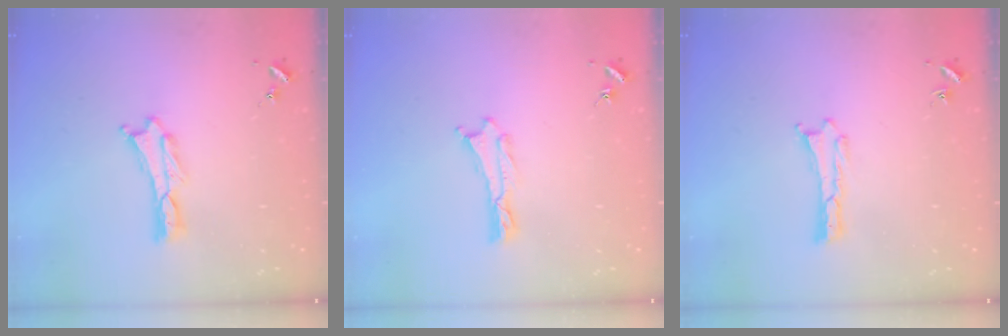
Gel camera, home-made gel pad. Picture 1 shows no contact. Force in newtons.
{"total": 0.0}
{"total": 0.0}